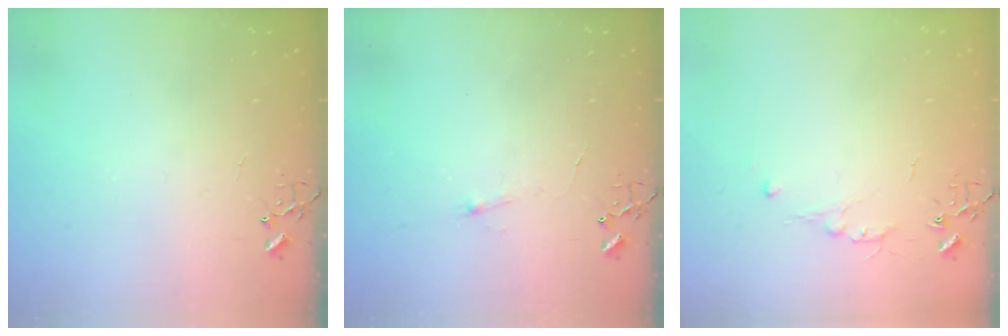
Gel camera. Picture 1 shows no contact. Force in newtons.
{"total": 4.1, "press": 4.0, "slide": 0.6}
{"total": 4.8, "press": 4.8, "slide": 0.7}